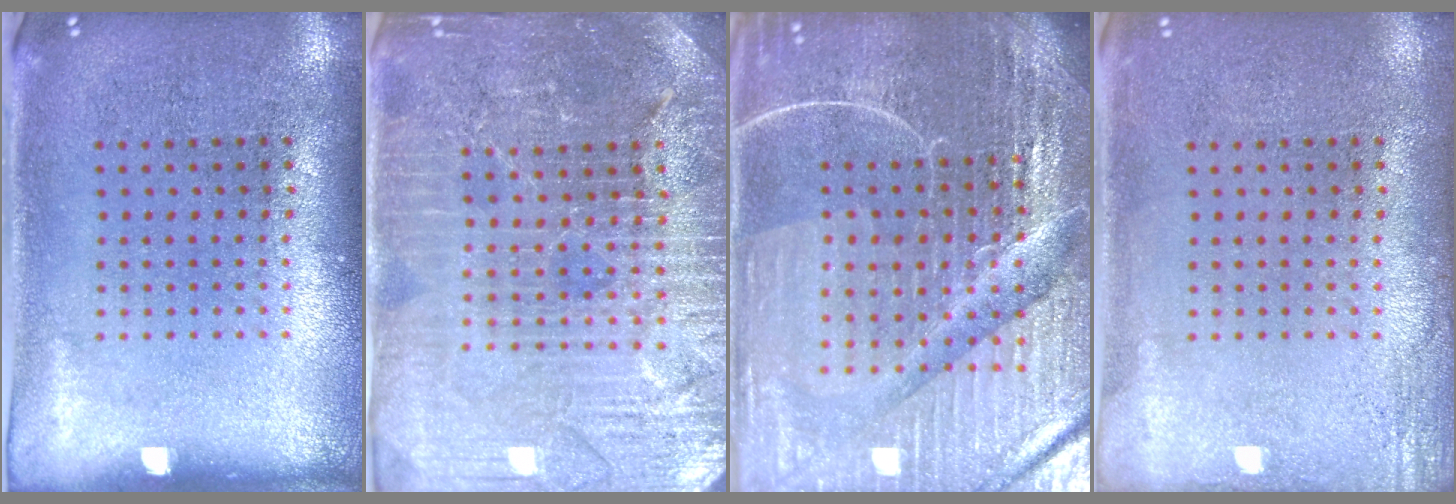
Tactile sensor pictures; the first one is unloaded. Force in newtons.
{"total": 4.5, "press": 4.2, "slide": 1.5}
{"total": 6.3, "press": 5.7, "slide": 2.8}
{"total": 1.8, "press": 1.8, "slide": 0.2}